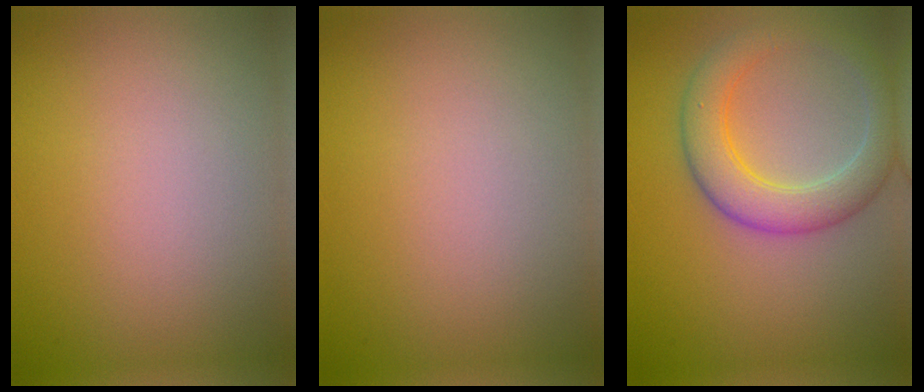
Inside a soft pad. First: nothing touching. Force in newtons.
{"total": 0.0}
{"total": 5.2, "press": 5.2, "slide": 0.1}